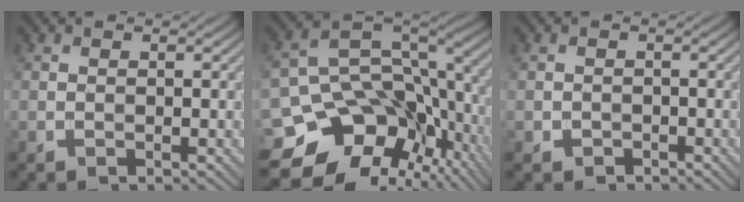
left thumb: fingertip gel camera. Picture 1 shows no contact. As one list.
[{"total": 14.7, "force": [-6.0, 10.8, 8.0], "torque": [-0.185, -0.026, -0.089]}, {"total": 0.9, "force": [-0.6, 0.6, -0.3], "torque": [0.005, -0.004, -0.012]}]